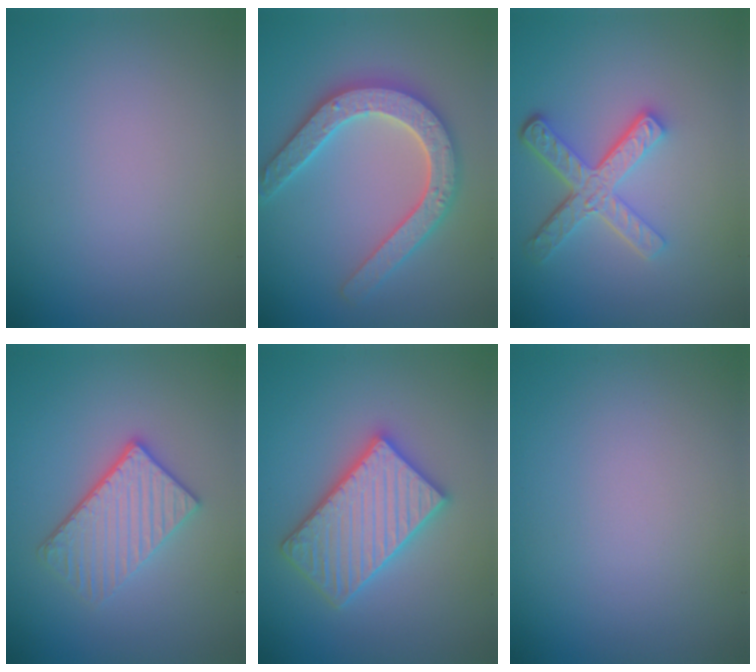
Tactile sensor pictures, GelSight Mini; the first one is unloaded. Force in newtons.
{"total": 5.1, "press": 5.0, "slide": 0.9}
{"total": 4.9, "press": 3.6, "slide": 3.3}
{"total": 3.7, "press": 3.2, "slide": 1.9}
{"total": 5.5, "press": 5.5, "slide": 0.8}
{"total": 0.0}